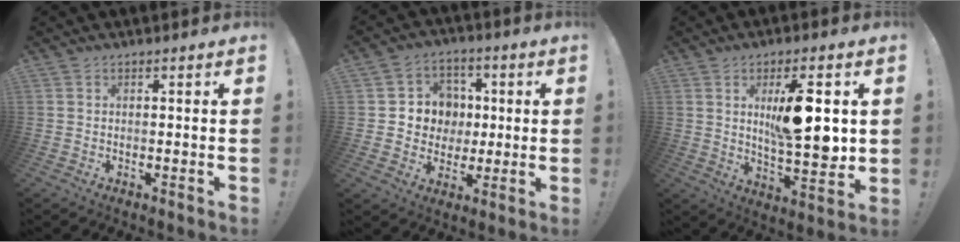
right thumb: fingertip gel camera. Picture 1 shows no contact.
{"total": 9.1, "force": [-0.2, 9.0, 1.6], "torque": [-0.021, 0.004, 0.008]}
{"total": 15.3, "force": [3.4, 4.6, 14.2], "torque": [-0.206, -0.017, 0.047]}